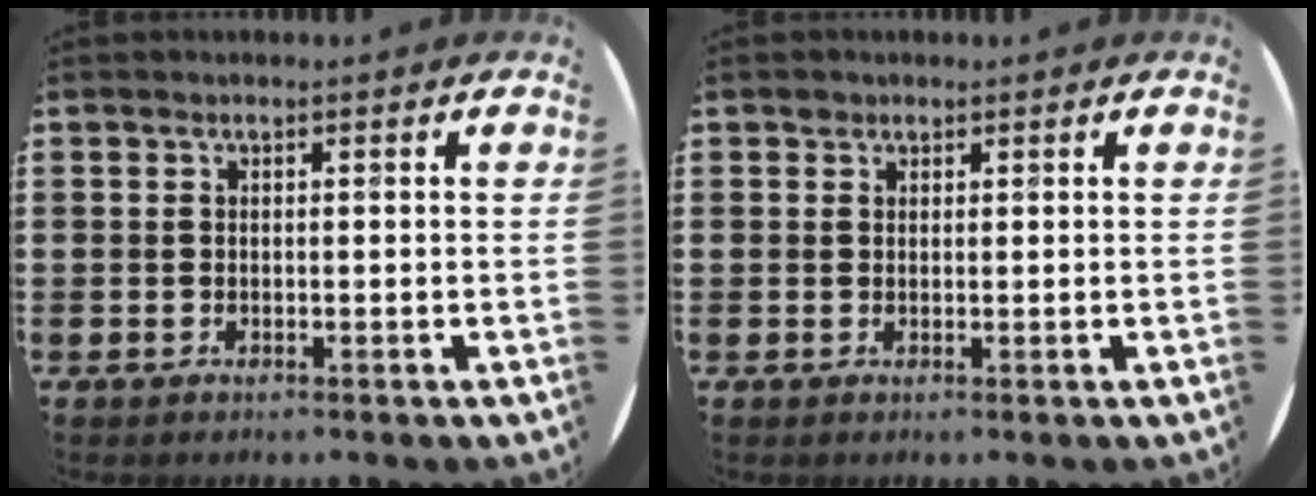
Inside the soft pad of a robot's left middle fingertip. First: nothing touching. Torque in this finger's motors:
{"motor_torque": [0.02, 0.04, 0.01, 0.00]}